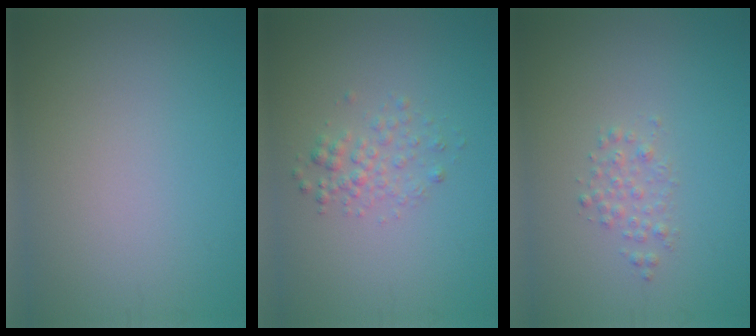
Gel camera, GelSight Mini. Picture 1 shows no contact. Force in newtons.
{"total": 1.9, "press": 1.9, "slide": 0.1}
{"total": 1.4, "press": 1.4, "slide": 0.0}